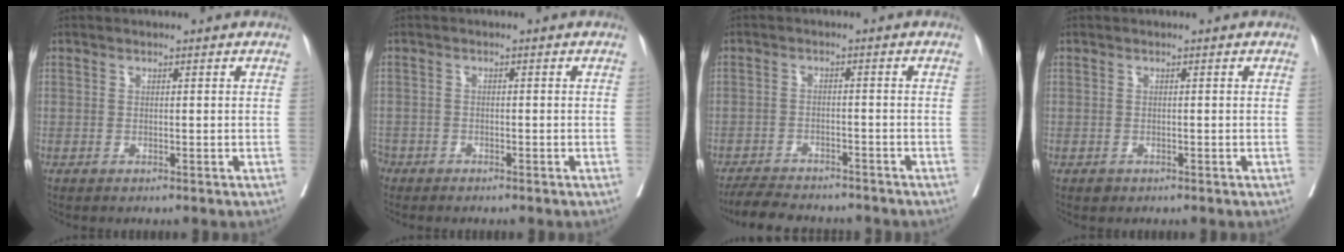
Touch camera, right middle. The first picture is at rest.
{"total": 3.1, "force": [-2.5, 1.8, 0.3], "torque": [-0.005, 0.003, -0.052]}
{"total": 9.3, "force": [-8.5, 2.0, 3.0], "torque": [-0.044, -0.004, -0.127]}
{"total": 0.7, "force": [-0.4, 0.5, 0.2], "torque": [-0.003, 0.001, -0.005]}